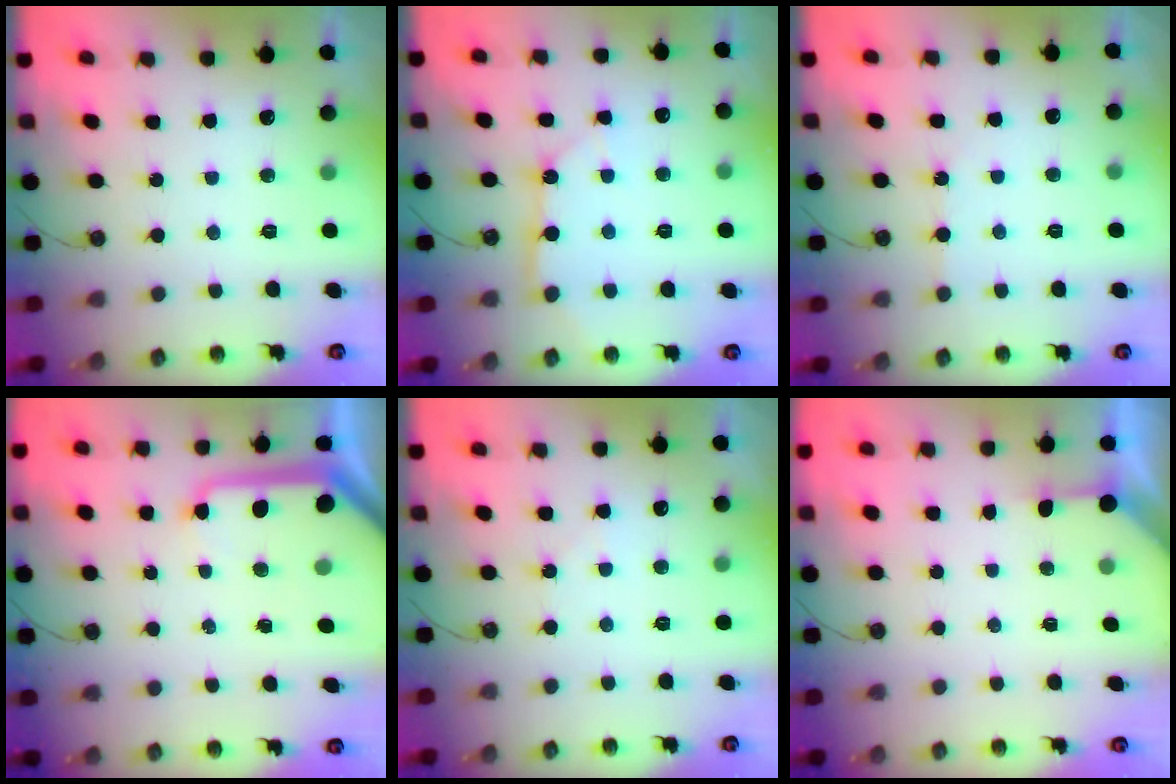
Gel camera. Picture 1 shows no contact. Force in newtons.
{"total": 10.4, "press": 10.3, "slide": 1.4}
{"total": 2.4, "press": 2.4, "slide": 0.2}
{"total": 12.8, "press": 12.7, "slide": 1.3}
{"total": 4.4, "press": 4.3, "slide": 0.7}
{"total": 2.2, "press": 2.2, "slide": 0.3}